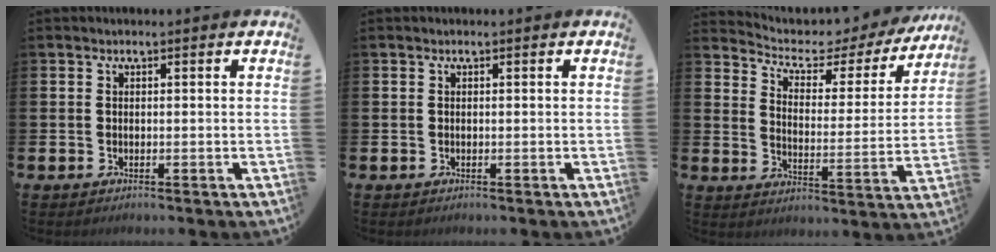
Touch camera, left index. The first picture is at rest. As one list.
[{"total": 0.0}, {"total": 4.9, "force": [4.3, 2.0, 1.4], "torque": [-0.050, -0.036, 0.064]}]